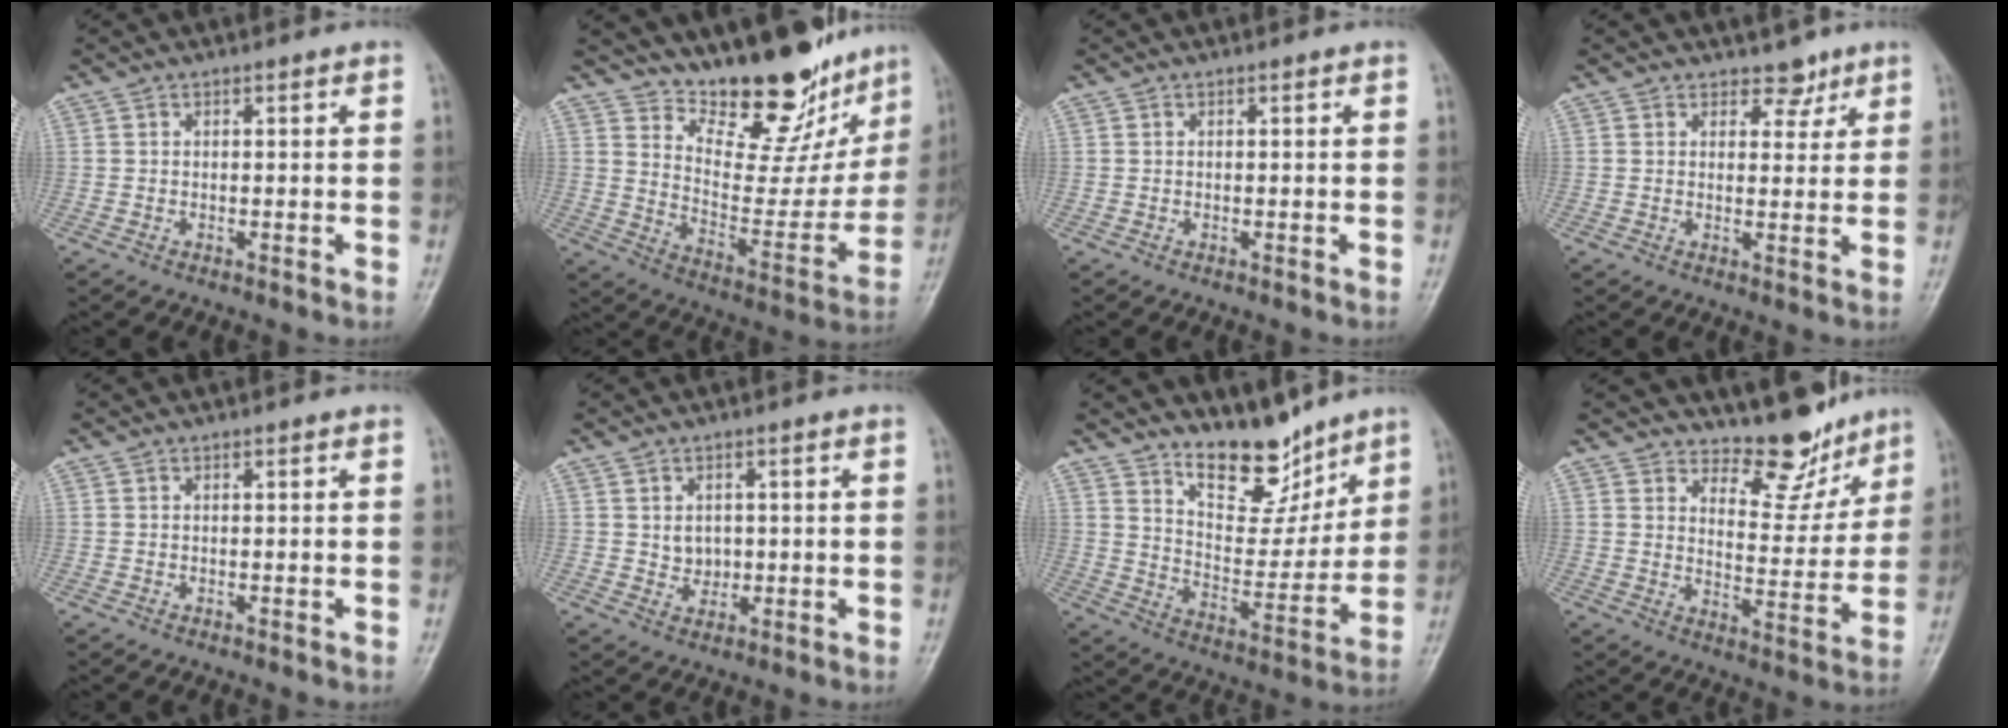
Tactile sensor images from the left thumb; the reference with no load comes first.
{"total": 19.2, "force": [16.1, 7.1, 7.8], "torque": [-0.055, -0.120, 0.238]}
{"total": 0.0}
{"total": 3.4, "force": [2.5, 2.1, 0.7], "torque": [0.016, -0.015, 0.034]}
{"total": 0.0}
{"total": 3.2, "force": [0.4, 2.7, 1.7], "torque": [-0.010, -0.003, 0.012]}
{"total": 12.5, "force": [10.0, 5.2, 5.3], "torque": [-0.049, -0.078, 0.178]}
{"total": 9.3, "force": [8.3, 3.7, 2.3], "torque": [0.004, -0.072, 0.127]}